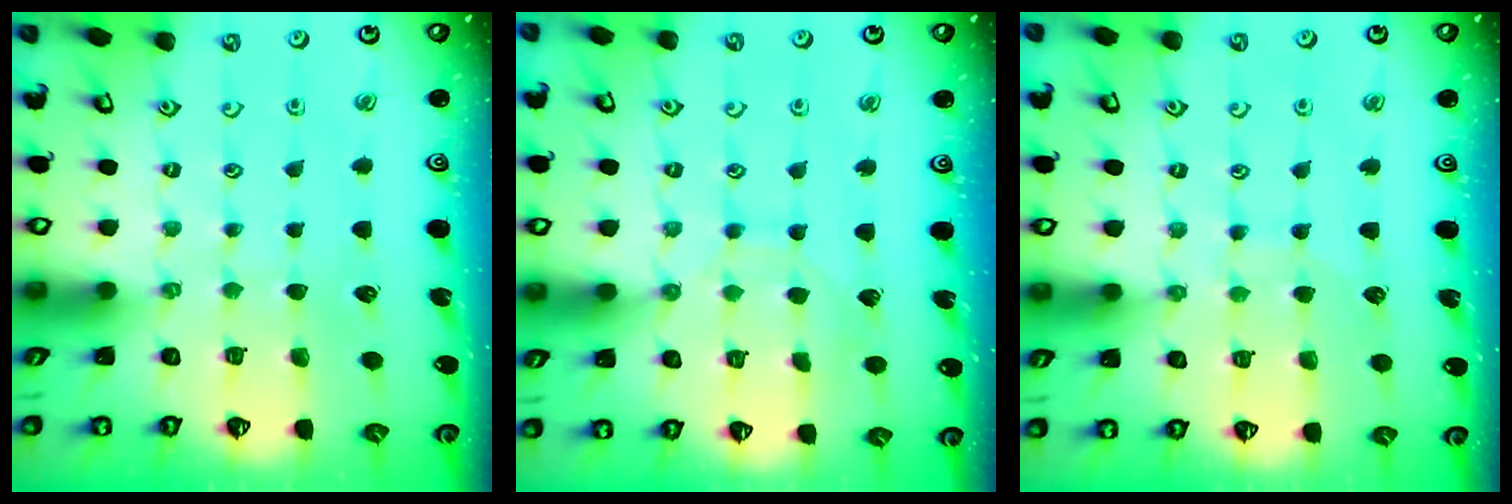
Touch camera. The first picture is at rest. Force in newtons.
{"total": 7.7, "press": 7.6, "slide": 0.6}
{"total": 5.9, "press": 5.9, "slide": 0.4}